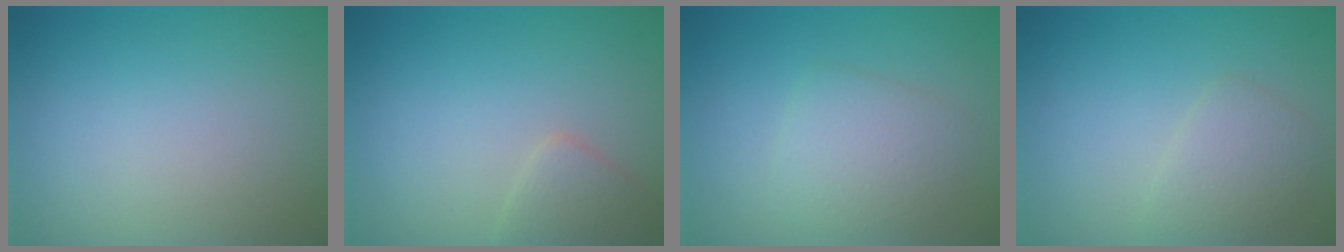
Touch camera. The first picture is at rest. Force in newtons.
{"total": 1.8, "press": 1.8, "slide": 0.0}
{"total": 3.0, "press": 3.0, "slide": 0.0}
{"total": 2.2, "press": 2.2, "slide": 0.0}